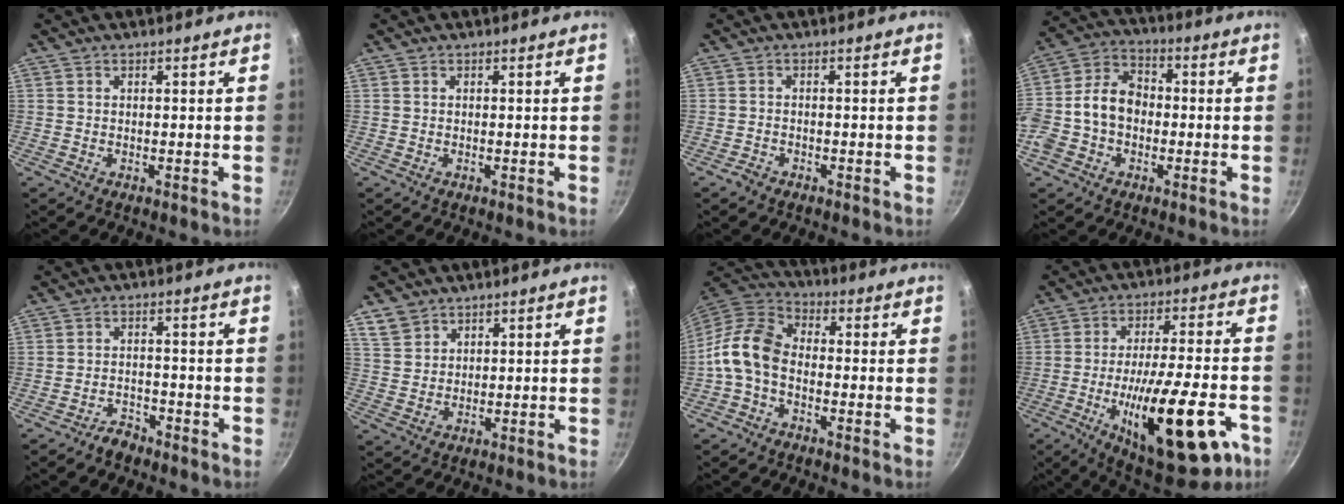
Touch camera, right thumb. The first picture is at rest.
{"total": 0.0}
{"total": 1.5, "force": [-1.2, 0.8, 0.4], "torque": [-0.013, 0.015, -0.024]}
{"total": 12.8, "force": [-1.9, 9.5, 8.3], "torque": [-0.131, 0.040, -0.049]}
{"total": 3.1, "force": [-2.7, 1.3, 0.6], "torque": [0.002, 0.033, -0.044]}
{"total": 4.6, "force": [3.2, 3.1, 1.2], "torque": [-0.010, -0.003, 0.068]}
{"total": 9.8, "force": [-2.4, 6.5, 6.9], "torque": [-0.130, 0.041, -0.067]}
{"total": 25.0, "force": [-9.6, 8.3, 21.6], "torque": [-0.298, 0.025, -0.133]}